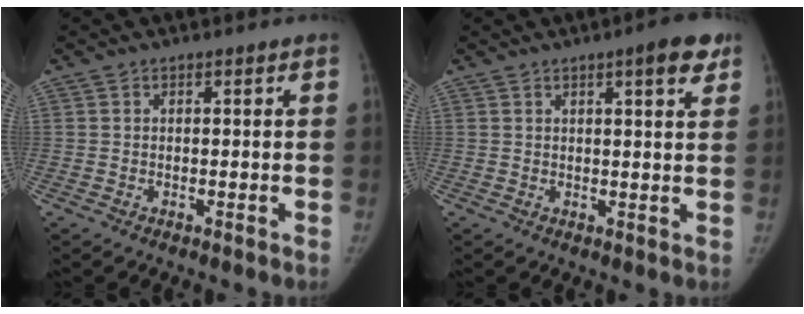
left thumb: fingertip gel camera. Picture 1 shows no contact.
{"total": 5.8, "force": [3.3, 1.2, 4.7], "torque": [-0.050, -0.011, 0.039]}